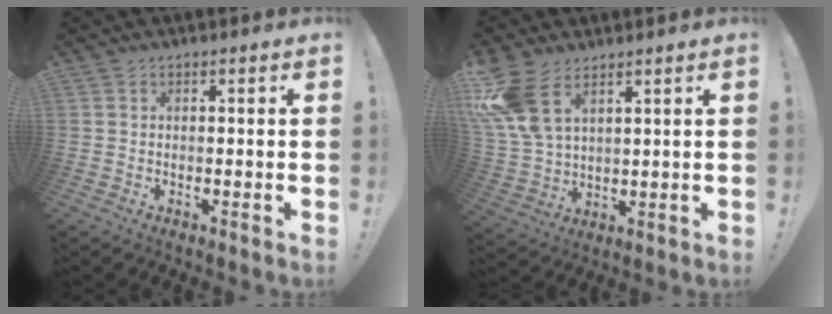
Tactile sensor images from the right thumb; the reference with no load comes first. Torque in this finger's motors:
{"motor_torque": [1.07, 1.92, 1.49, 0.75, 0.34]}